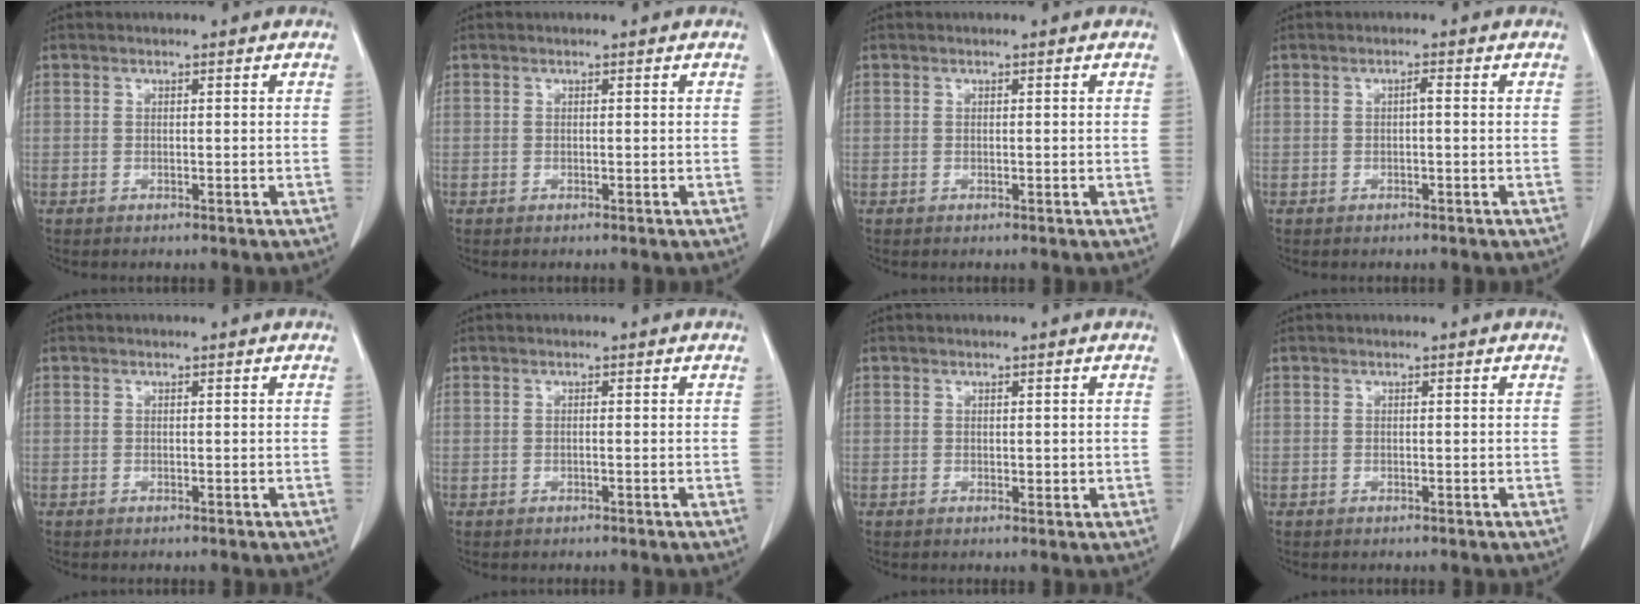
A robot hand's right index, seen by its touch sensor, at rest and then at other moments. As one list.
[{"total": 0.0}, {"total": 0.0}, {"total": 1.0, "force": [0.0, 0.1, 1.0], "torque": [-0.016, 0.005, 0.000]}, {"total": 0.0}, {"total": 0.0}, {"total": 1.4, "force": [0.2, 0.7, 1.2], "torque": [-0.017, -0.005, 0.005]}, {"total": 0.0}]